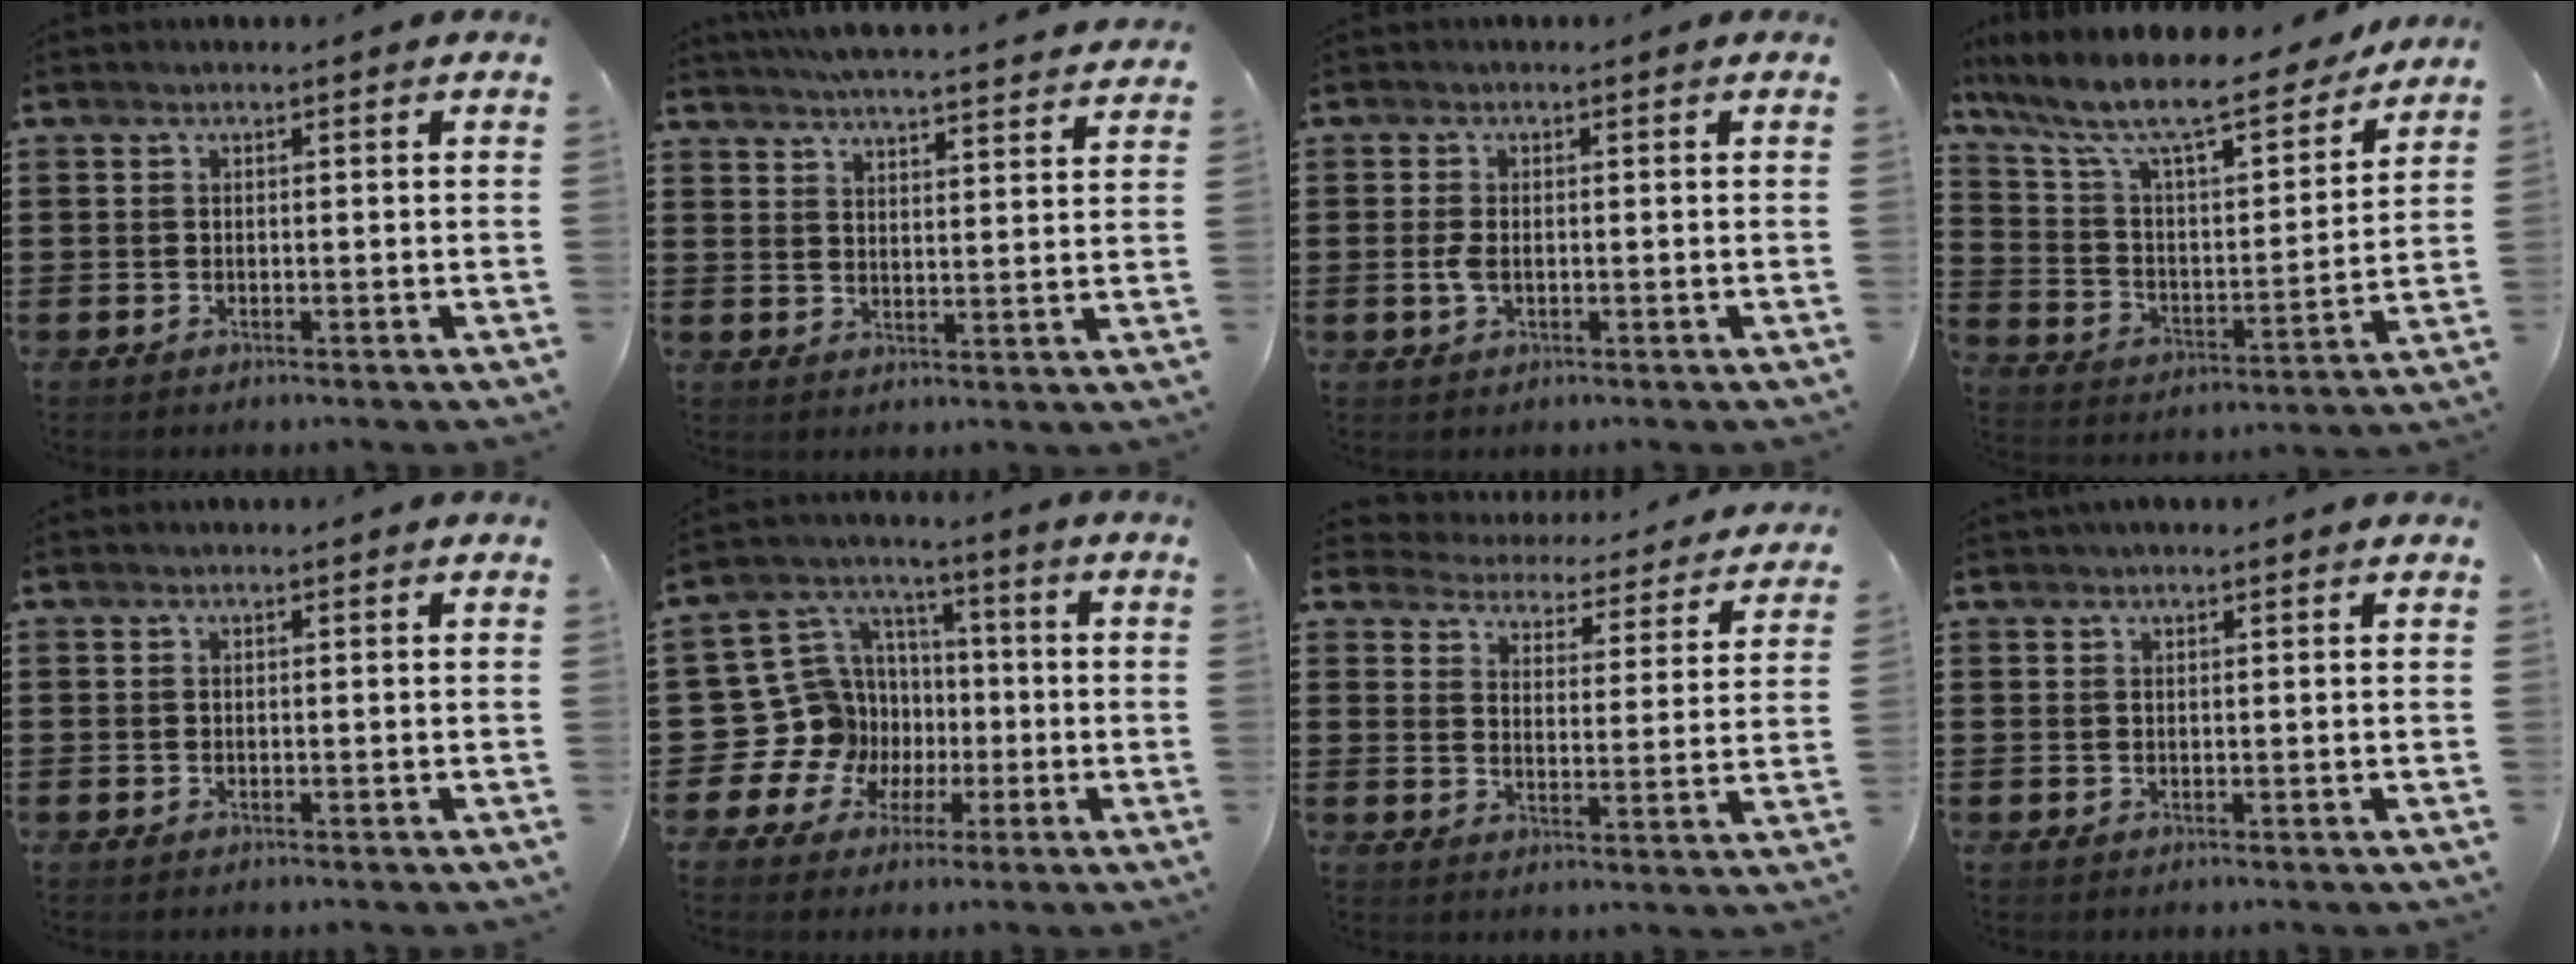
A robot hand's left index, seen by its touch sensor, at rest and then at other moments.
{"total": 5.5, "force": [5.3, -0.6, 1.0], "torque": [-0.039, -0.033, 0.094]}
{"total": 2.2, "force": [-0.2, 1.1, 2.0], "torque": [-0.052, -0.005, -0.009]}
{"total": 11.6, "force": [9.7, 1.6, 6.1], "torque": [-0.151, -0.067, 0.163]}
{"total": 0.0}
{"total": 14.4, "force": [-2.4, 13.5, 4.4], "torque": [-0.165, -0.011, -0.014]}
{"total": 3.9, "force": [3.9, 0.2, -0.3], "torque": [-0.022, -0.038, 0.062]}
{"total": 0.9, "force": [0.8, 0.1, 0.4], "torque": [-0.009, 0.001, 0.015]}